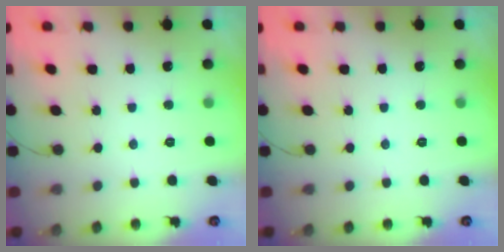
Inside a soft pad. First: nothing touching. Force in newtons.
{"total": 0.0}